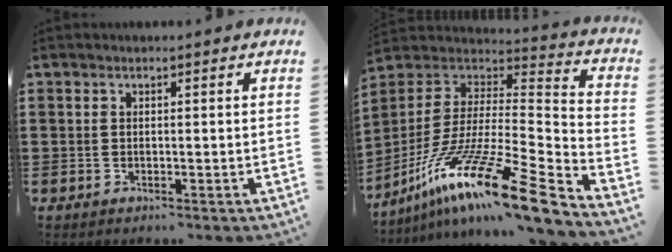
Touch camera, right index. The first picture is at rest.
{"total": 17.7, "force": [-11.5, 3.1, 13.1], "torque": [-0.258, 0.019, -0.205]}